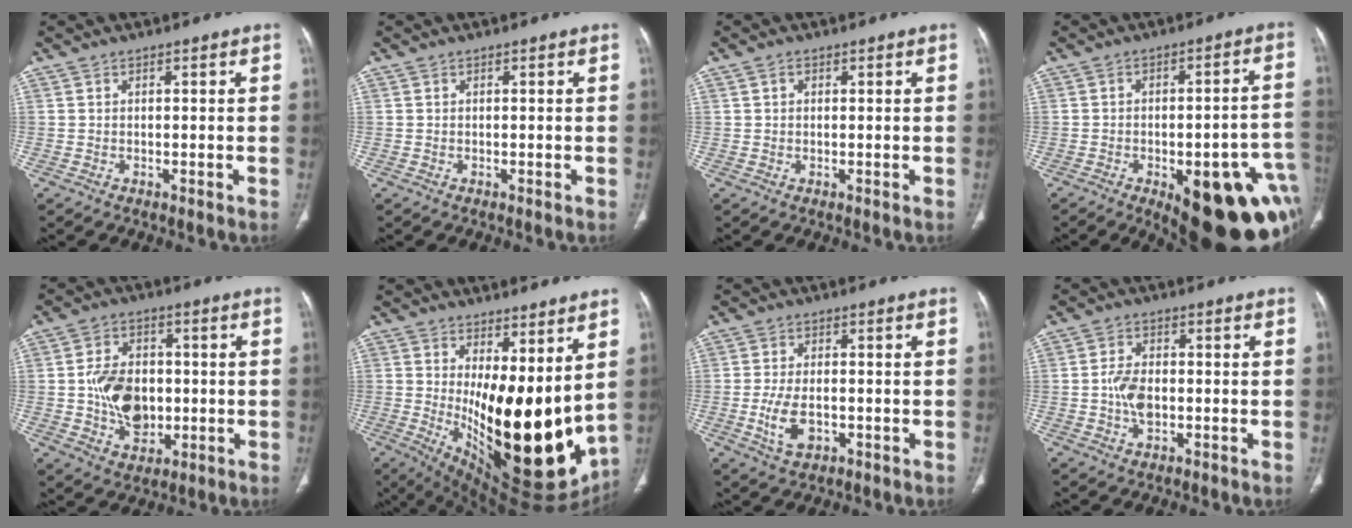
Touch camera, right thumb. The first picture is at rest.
{"total": 0.0}
{"total": 1.1, "force": [0.4, 0.8, 0.6], "torque": [-0.007, 0.002, 0.006]}
{"total": 24.2, "force": [-8.7, 8.9, 20.8], "torque": [-0.192, 0.026, -0.092]}
{"total": 12.0, "force": [-0.8, 8.7, 8.3], "torque": [-0.114, 0.008, -0.009]}
{"total": 23.5, "force": [1.8, 9.9, 21.2], "torque": [-0.297, -0.068, 0.057]}
{"total": 6.4, "force": [-1.6, 3.7, 5.0], "torque": [-0.099, 0.004, -0.023]}
{"total": 5.3, "force": [-0.9, 3.3, 4.1], "torque": [-0.077, 0.008, -0.018]}